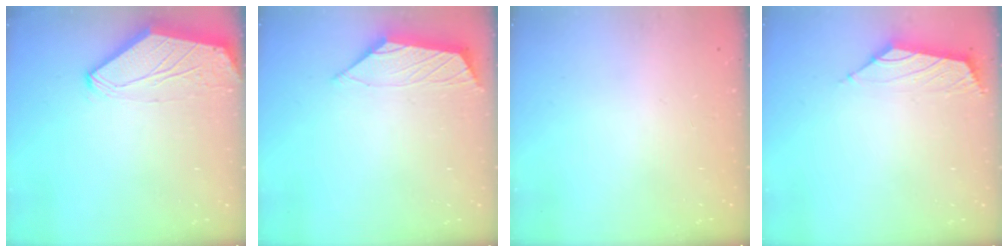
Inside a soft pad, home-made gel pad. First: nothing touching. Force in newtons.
{"total": 1.4, "press": 1.4, "slide": 0.2}
{"total": 5.0, "press": 5.0, "slide": 0.3}
{"total": 1.7, "press": 1.6, "slide": 0.6}